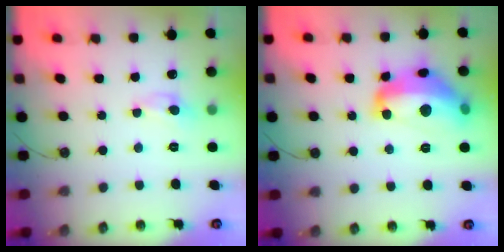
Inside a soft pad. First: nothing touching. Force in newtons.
{"total": 14.5, "press": 14.5, "slide": 0.8}